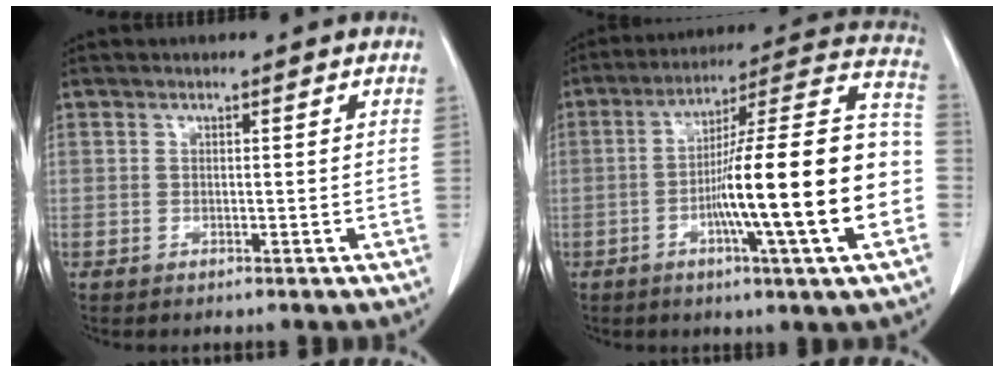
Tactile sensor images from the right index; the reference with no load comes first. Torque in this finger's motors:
{"motor_torque": [2.14, 0.00, 1.05, 0.21]}